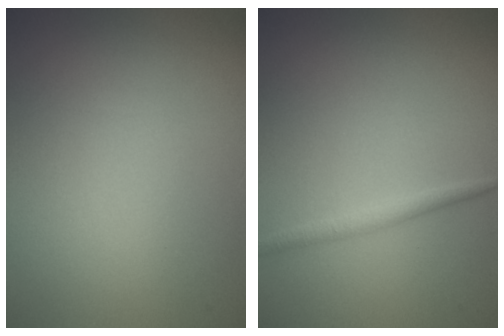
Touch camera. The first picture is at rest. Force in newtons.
{"total": 1.3, "press": 1.3, "slide": 0.1}